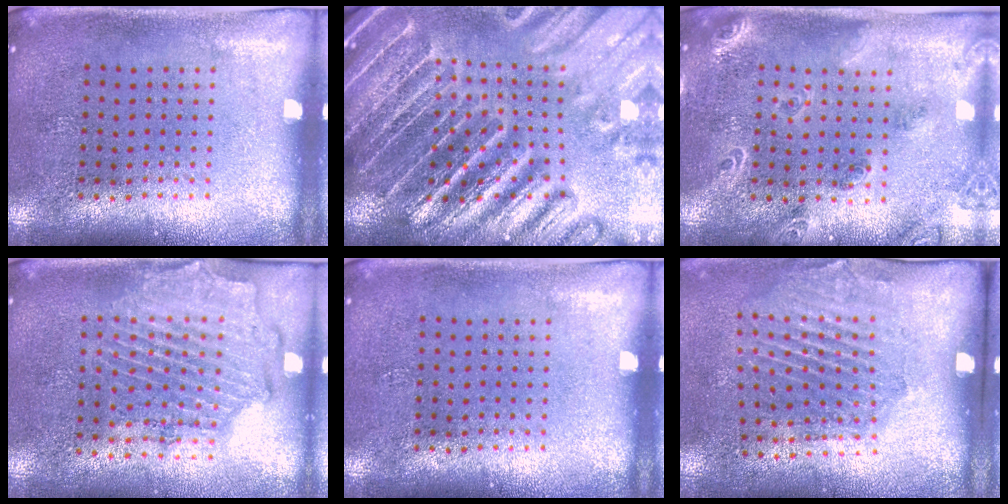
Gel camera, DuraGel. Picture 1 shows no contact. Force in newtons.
{"total": 5.3, "press": 4.7, "slide": 2.5}
{"total": 1.8, "press": 1.7, "slide": 0.8}
{"total": 1.9, "press": 1.7, "slide": 0.8}
{"total": 0.0}
{"total": 1.9, "press": 1.2, "slide": 1.6}